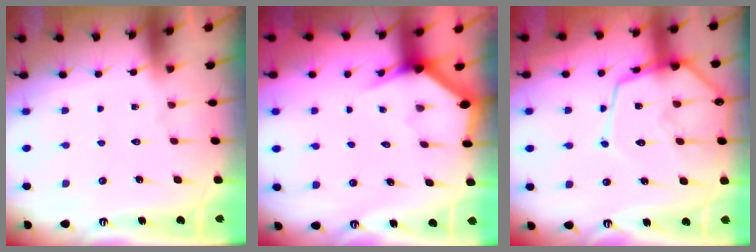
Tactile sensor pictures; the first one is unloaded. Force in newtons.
{"total": 3.1, "press": 3.1, "slide": 0.1}
{"total": 13.8, "press": 13.7, "slide": 1.3}